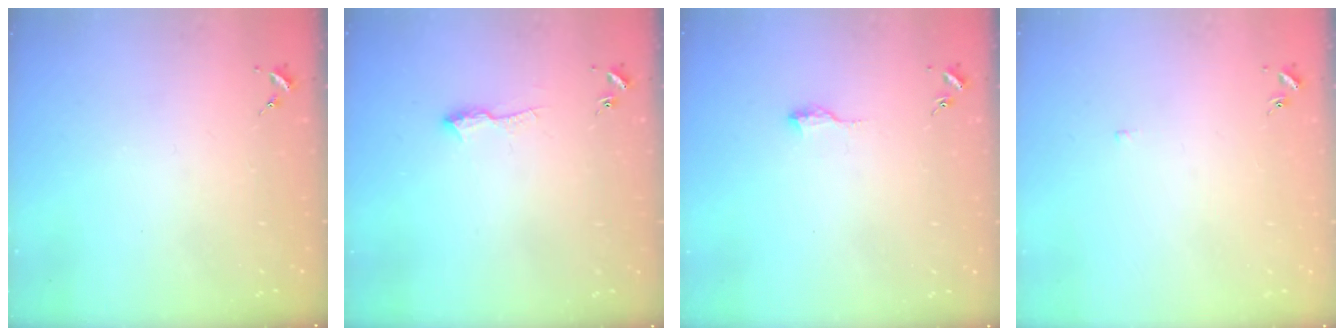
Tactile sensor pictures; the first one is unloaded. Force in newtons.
{"total": 6.9, "press": 6.8, "slide": 0.8}
{"total": 7.3, "press": 7.3, "slide": 0.6}
{"total": 2.0, "press": 1.9, "slide": 0.4}